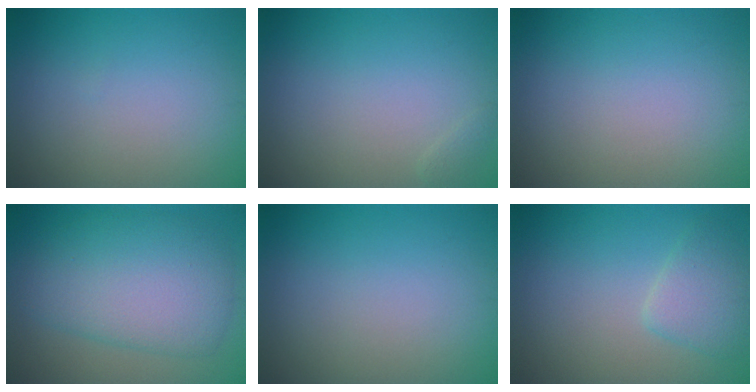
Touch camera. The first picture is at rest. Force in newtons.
{"total": 0.6, "press": 0.5, "slide": 0.1}
{"total": 0.0}
{"total": 7.1, "press": 7.1, "slide": 0.3}
{"total": 0.0}
{"total": 2.6, "press": 2.6, "slide": 0.3}